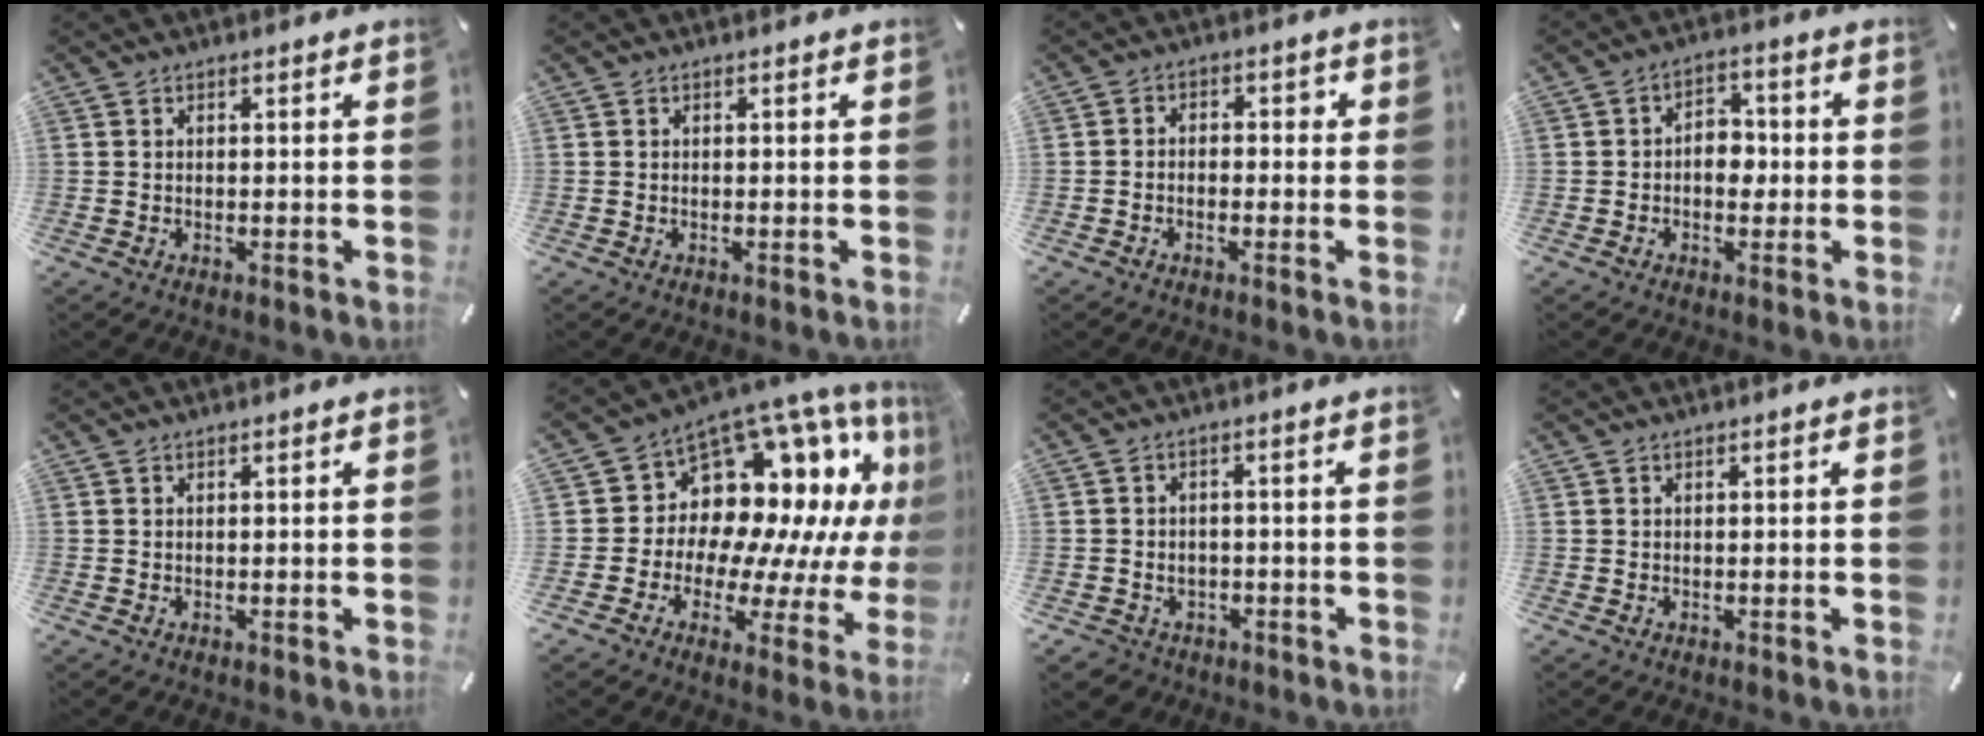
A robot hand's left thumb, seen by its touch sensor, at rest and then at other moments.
{"total": 0.0}
{"total": 3.0, "force": [-1.9, 1.9, 1.3], "torque": [-0.023, 0.015, -0.038]}
{"total": 5.6, "force": [-1.1, 4.0, 3.7], "torque": [-0.051, 0.009, -0.024]}
{"total": 0.0}
{"total": 14.6, "force": [7.9, 10.2, 6.8], "torque": [-0.090, -0.110, 0.146]}
{"total": 3.8, "force": [-1.5, 3.4, 0.8], "torque": [-0.022, 0.008, -0.030]}
{"total": 0.0}